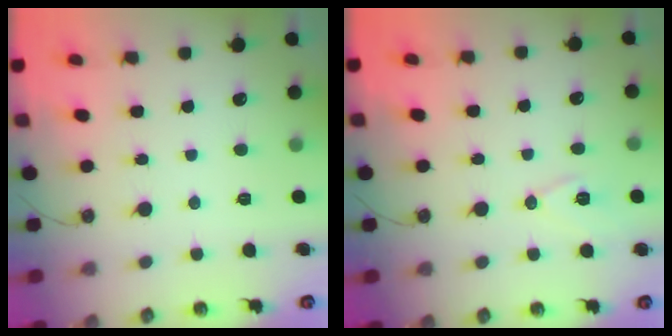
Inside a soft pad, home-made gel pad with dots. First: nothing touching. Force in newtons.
{"total": 8.1, "press": 7.3, "slide": 3.5}